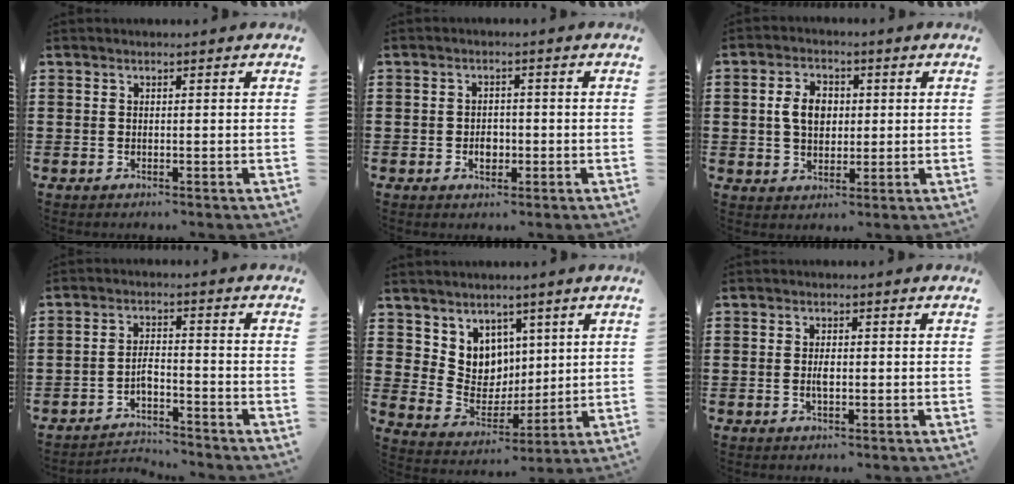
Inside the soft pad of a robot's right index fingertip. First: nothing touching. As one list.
[{"total": 2.4, "force": [-0.8, 1.7, 1.5], "torque": [-0.021, 0.000, -0.017]}, {"total": 5.1, "force": [0.5, 3.4, 3.8], "torque": [-0.082, 0.008, 0.001]}, {"total": 3.3, "force": [-2.6, 1.0, 1.7], "torque": [-0.044, 0.003, -0.057]}, {"total": 6.7, "force": [3.9, 5.4, 0.3], "torque": [-0.040, -0.030, 0.076]}, {"total": 2.2, "force": [-0.2, 0.9, 2.0], "torque": [-0.045, -0.004, -0.006]}]